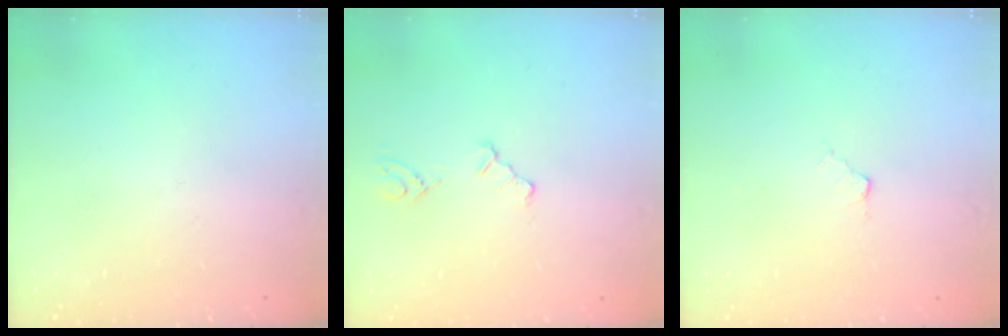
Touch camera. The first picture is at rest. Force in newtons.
{"total": 3.7, "press": 3.6, "slide": 0.6}
{"total": 2.9, "press": 2.9, "slide": 0.5}